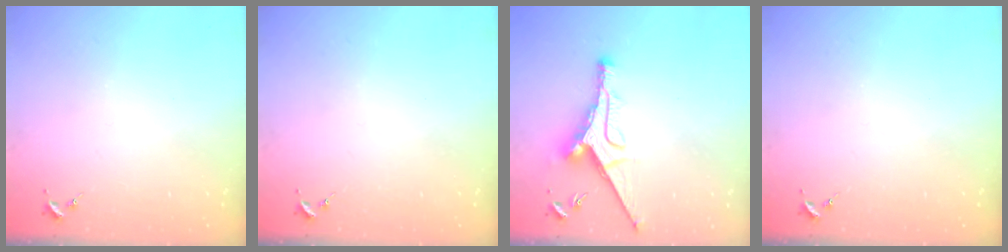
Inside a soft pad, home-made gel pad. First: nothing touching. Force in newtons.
{"total": 0.0}
{"total": 12.4, "press": 12.3, "slide": 0.9}
{"total": 0.0}